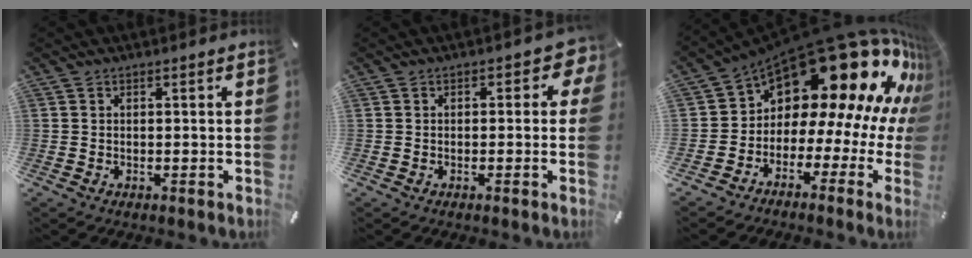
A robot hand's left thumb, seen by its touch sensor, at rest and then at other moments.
{"total": 3.6, "force": [0.1, 2.2, 2.9], "torque": [-0.041, 0.005, -0.002]}
{"total": 23.8, "force": [12.6, 12.3, 16.0], "torque": [-0.256, -0.117, 0.232]}